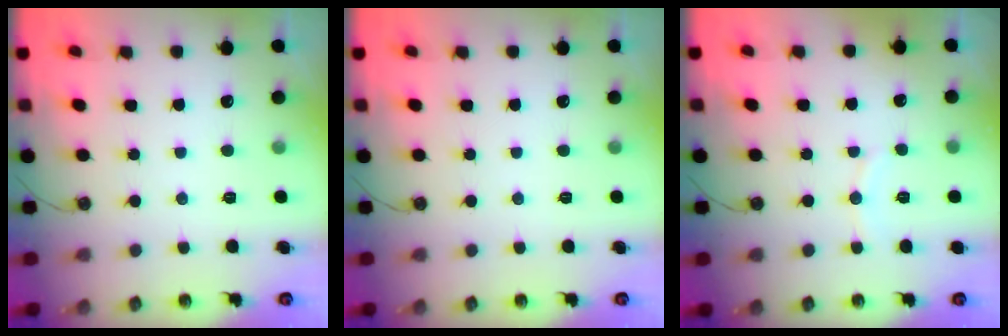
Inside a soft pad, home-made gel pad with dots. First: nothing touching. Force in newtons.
{"total": 0.0}
{"total": 4.8, "press": 4.7, "slide": 0.6}